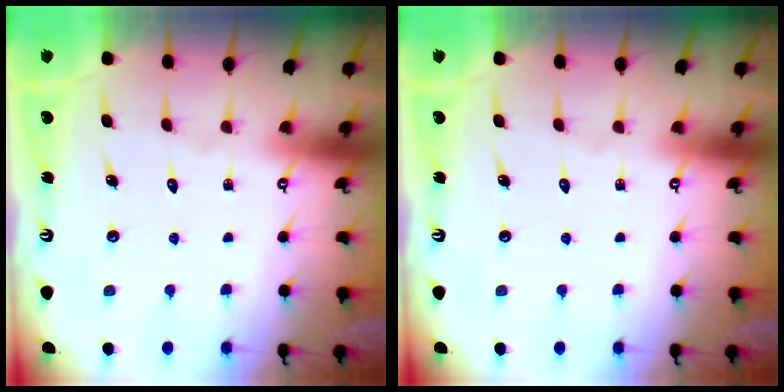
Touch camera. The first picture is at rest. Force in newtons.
{"total": 0.0}